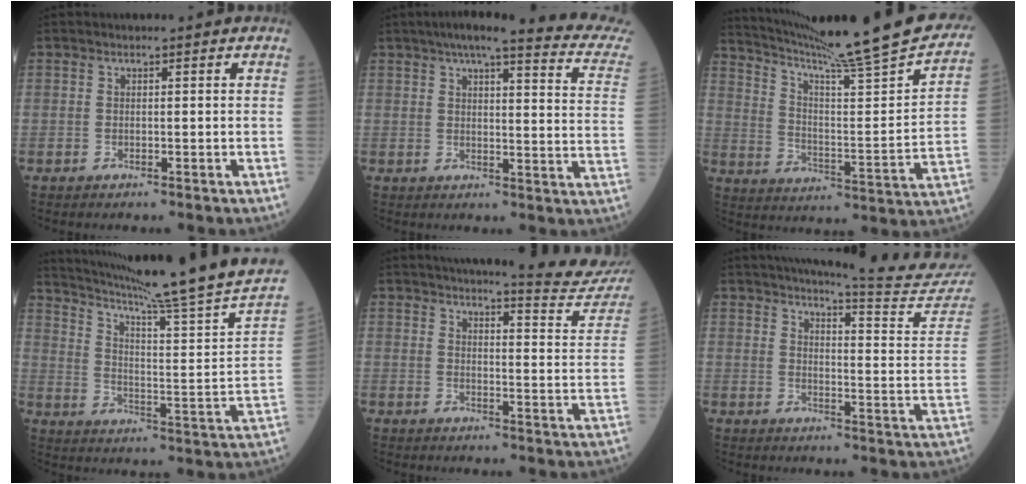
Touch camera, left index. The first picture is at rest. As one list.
[{"total": 21.4, "force": [18.8, 0.9, 10.2], "torque": [-0.130, -0.039, 0.213]}, {"total": 27.1, "force": [23.7, -0.5, 13.2], "torque": [-0.219, -0.074, 0.325]}, {"total": 23.0, "force": [19.2, -3.5, 12.2], "torque": [-0.204, -0.076, 0.271]}, {"total": 15.6, "force": [14.9, 0.0, 4.6], "torque": [-0.055, -0.075, 0.163]}, {"total": 18.1, "force": [17.4, -2.0, 4.4], "torque": [-0.065, -0.124, 0.202]}]